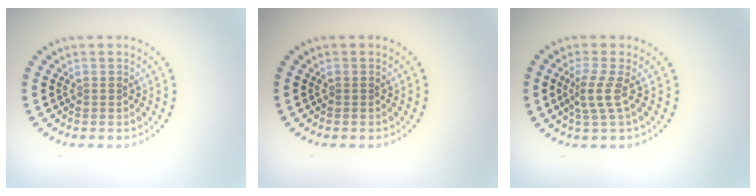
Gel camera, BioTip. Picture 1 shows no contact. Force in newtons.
{"total": 0.0}
{"total": 2.2, "press": 1.5, "slide": 1.7}